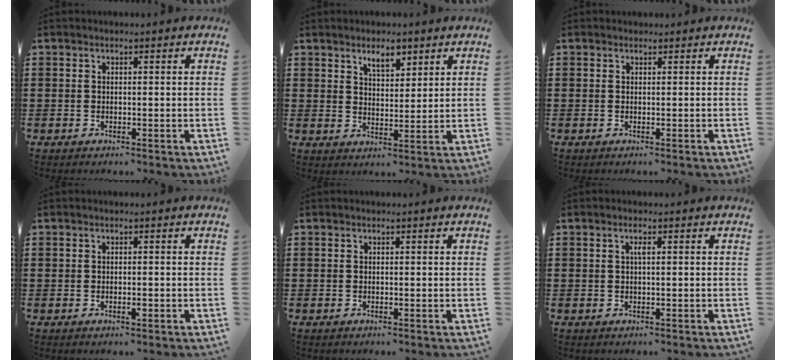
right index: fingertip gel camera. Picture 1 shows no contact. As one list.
[{"total": 4.1, "force": [3.0, 1.7, 2.1], "torque": [-0.033, 0.001, 0.051]}, {"total": 0.0}, {"total": 0.9, "force": [-0.4, 0.3, 0.8], "torque": [-0.015, -0.004, -0.006]}, {"total": 0.0}, {"total": 1.2, "force": [0.3, 0.2, 1.2], "torque": [-0.023, 0.003, 0.004]}]